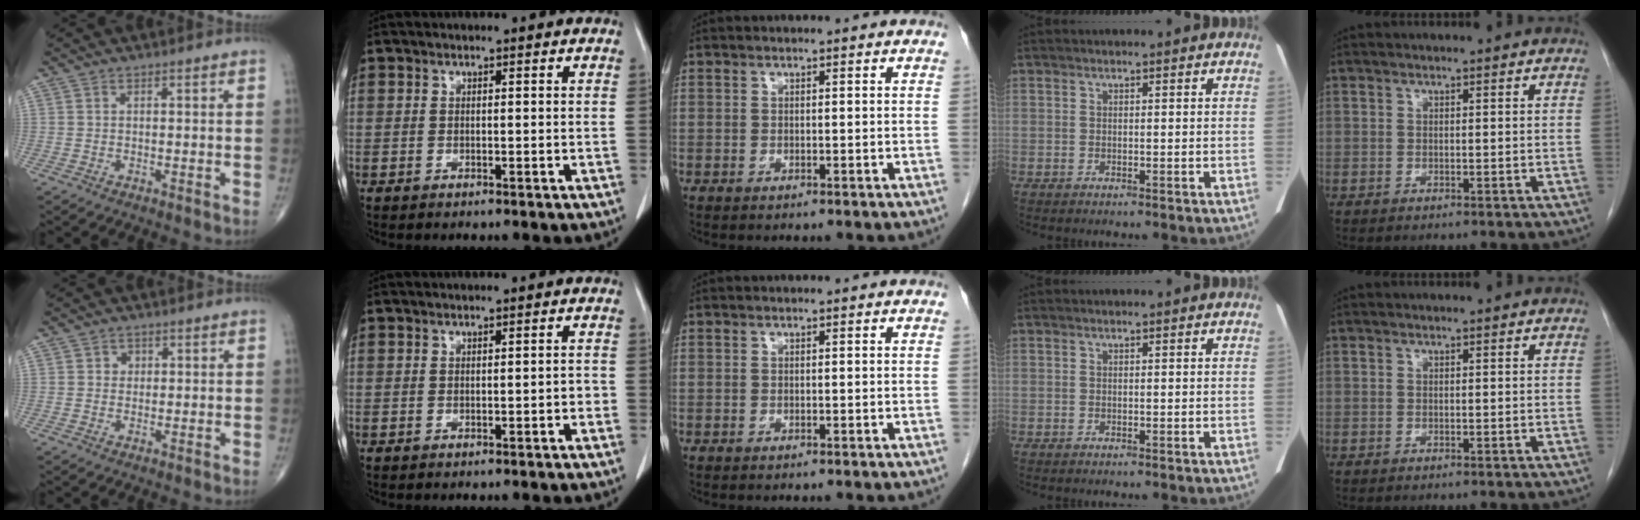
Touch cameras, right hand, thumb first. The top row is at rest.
{"thumb": {"total": 1.8, "force": [0.4, 1.6, 0.6], "torque": [0.003, 0.001, 0.002]}, "index": {"total": 1.0, "force": [-0.4, 0.2, 0.8], "torque": [-0.009, 0.002, -0.005]}}